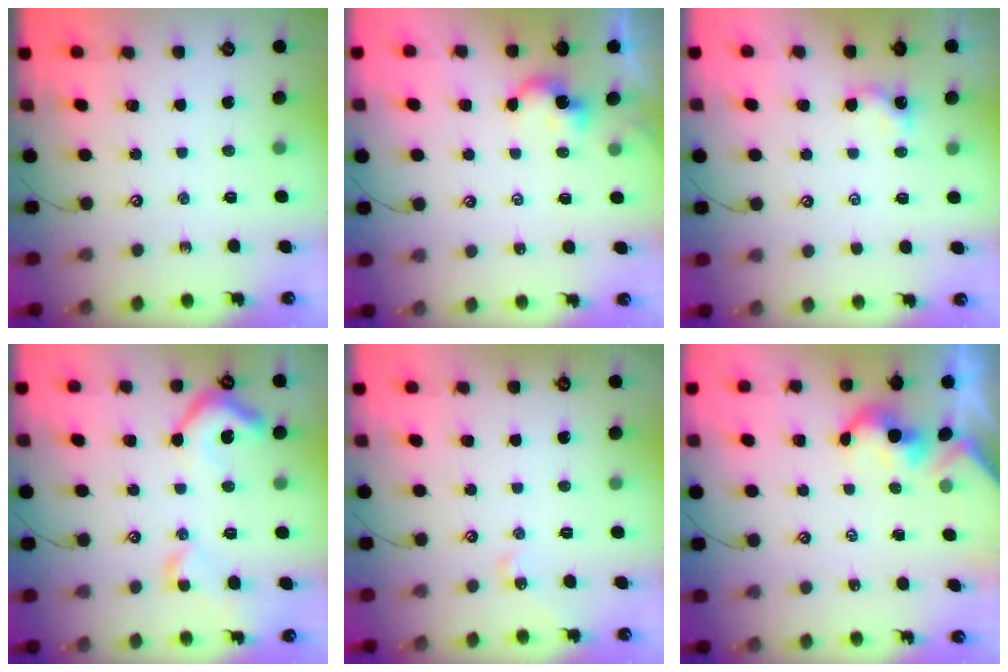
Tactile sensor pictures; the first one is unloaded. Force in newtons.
{"total": 0.9, "press": 0.8, "slide": 0.4}
{"total": 0.7, "press": 0.7, "slide": 0.3}
{"total": 8.8, "press": 8.7, "slide": 1.1}
{"total": 2.0, "press": 2.0, "slide": 0.4}
{"total": 1.7, "press": 1.7, "slide": 0.2}